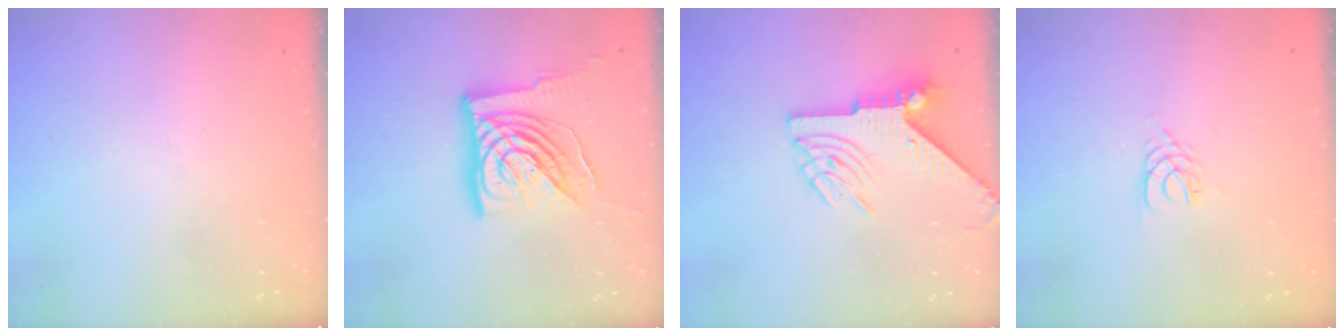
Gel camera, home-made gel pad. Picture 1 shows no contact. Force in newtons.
{"total": 20.3, "press": 20.1, "slide": 2.6}
{"total": 8.2, "press": 8.2, "slide": 0.9}
{"total": 3.0, "press": 2.9, "slide": 0.4}